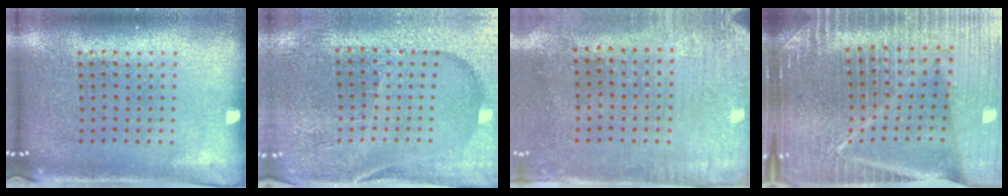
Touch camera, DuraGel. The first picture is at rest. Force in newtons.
{"total": 3.4, "press": 3.4, "slide": 0.5}
{"total": 3.1, "press": 2.5, "slide": 1.9}
{"total": 6.7, "press": 5.8, "slide": 3.4}